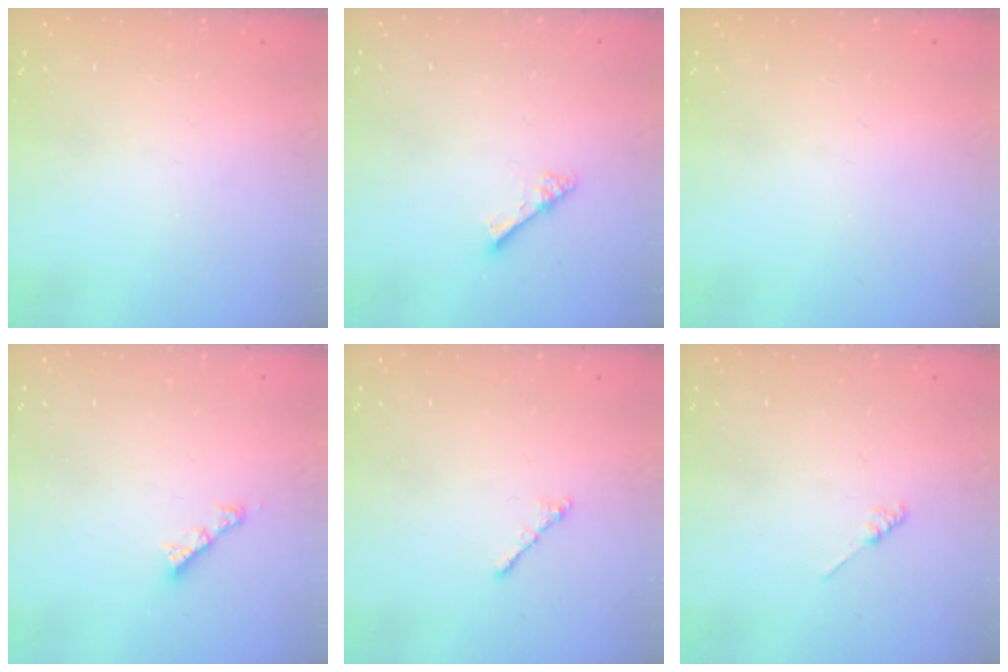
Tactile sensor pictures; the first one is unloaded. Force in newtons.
{"total": 3.6, "press": 3.6, "slide": 0.3}
{"total": 0.0}
{"total": 2.6, "press": 2.6, "slide": 0.1}
{"total": 1.8, "press": 1.7, "slide": 0.6}
{"total": 1.2, "press": 1.1, "slide": 0.3}